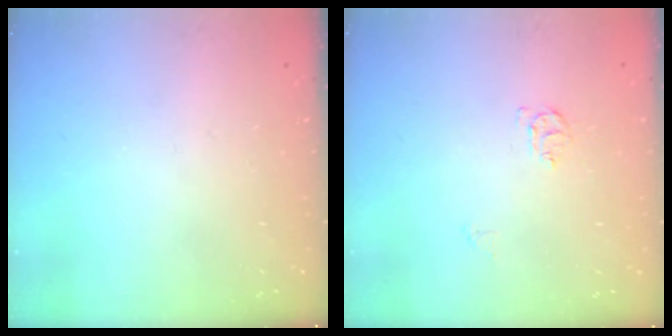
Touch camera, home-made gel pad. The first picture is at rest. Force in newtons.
{"total": 5.8, "press": 5.8, "slide": 0.6}